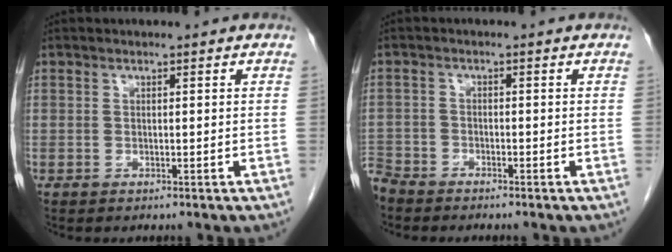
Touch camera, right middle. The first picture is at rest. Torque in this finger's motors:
{"motor_torque": [0.43, -0.28, 0.69, 0.07]}